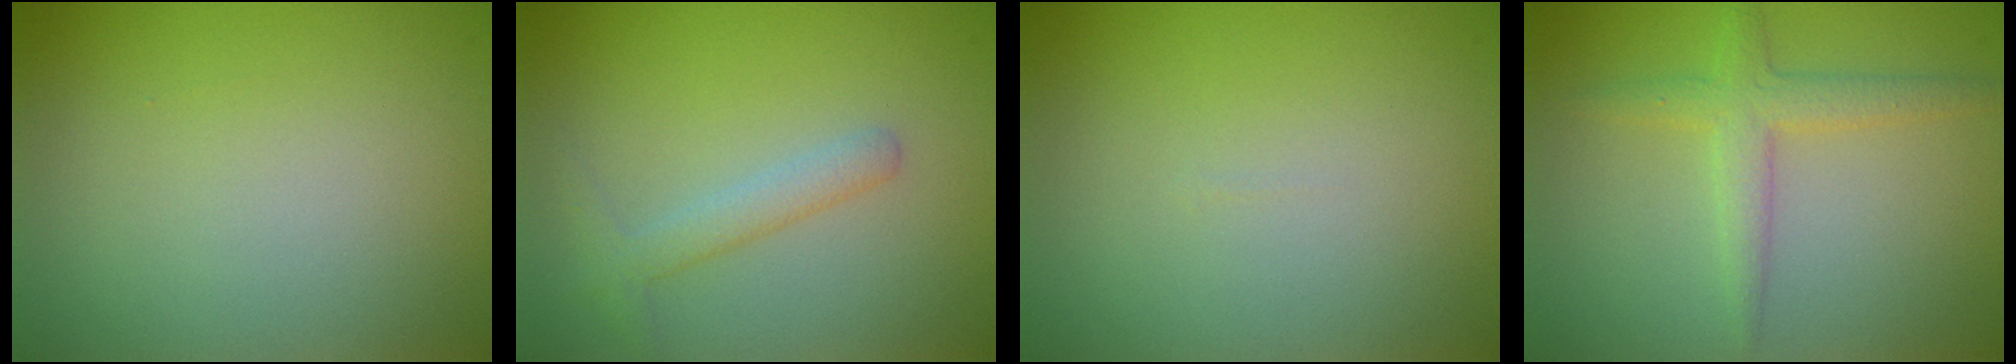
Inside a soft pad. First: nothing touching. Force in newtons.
{"total": 2.0, "press": 2.0, "slide": 0.0}
{"total": 0.0}
{"total": 2.7, "press": 2.7, "slide": 0.1}